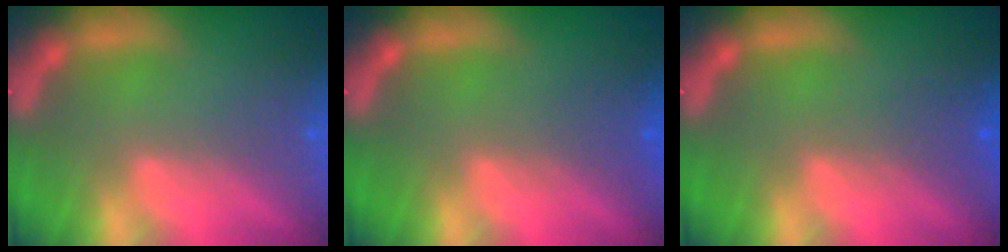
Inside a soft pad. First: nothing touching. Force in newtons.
{"total": 2.0}
{"total": 2.0}